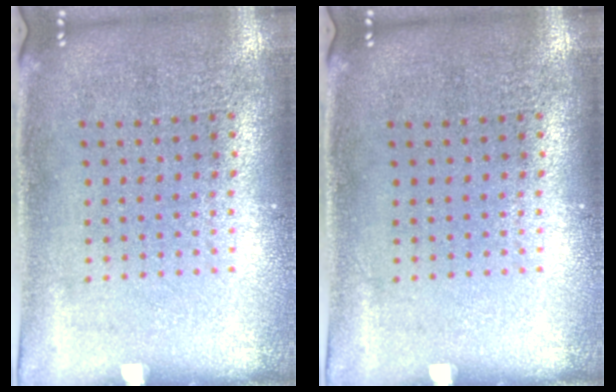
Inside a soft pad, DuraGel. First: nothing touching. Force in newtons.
{"total": 0.0}